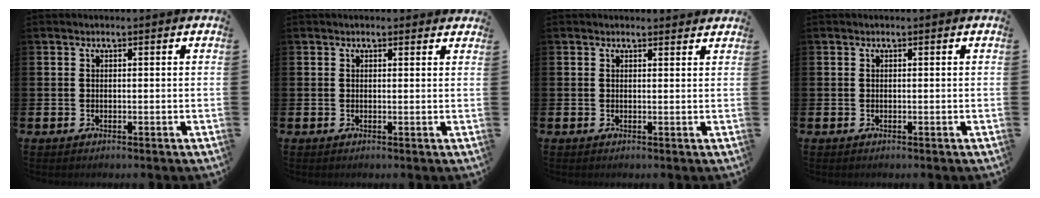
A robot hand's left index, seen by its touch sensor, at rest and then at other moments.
{"total": 0.8, "force": [0.7, 0.3, 0.1], "torque": [0.004, 0.002, 0.012]}
{"total": 1.0, "force": [0.9, 0.2, 0.0], "torque": [0.006, -0.001, 0.016]}
{"total": 0.0}